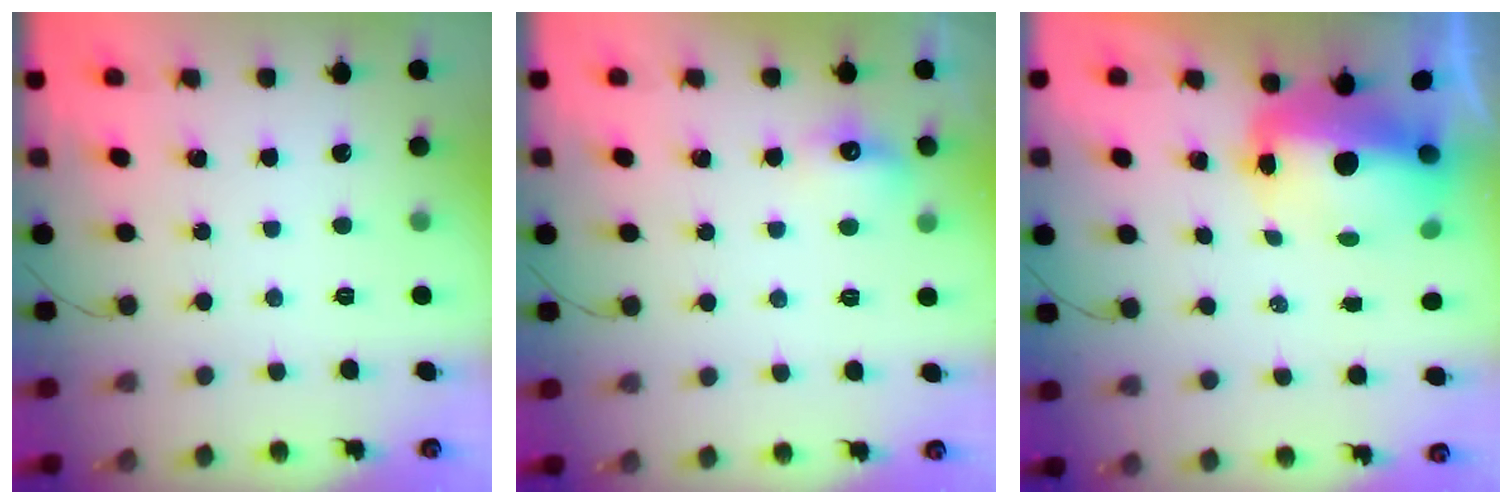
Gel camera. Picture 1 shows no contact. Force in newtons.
{"total": 6.8, "press": 6.6, "slide": 1.4}
{"total": 11.6, "press": 11.4, "slide": 2.4}